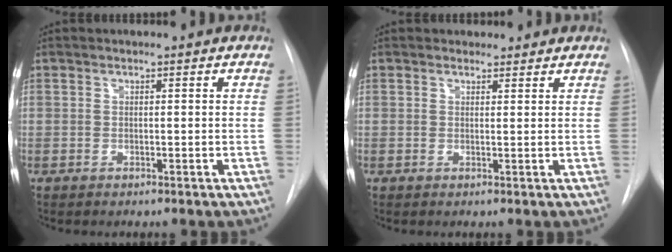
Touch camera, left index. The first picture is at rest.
{"total": 1.5, "force": [1.2, 0.9, -0.1], "torque": [0.006, 0.004, 0.012]}